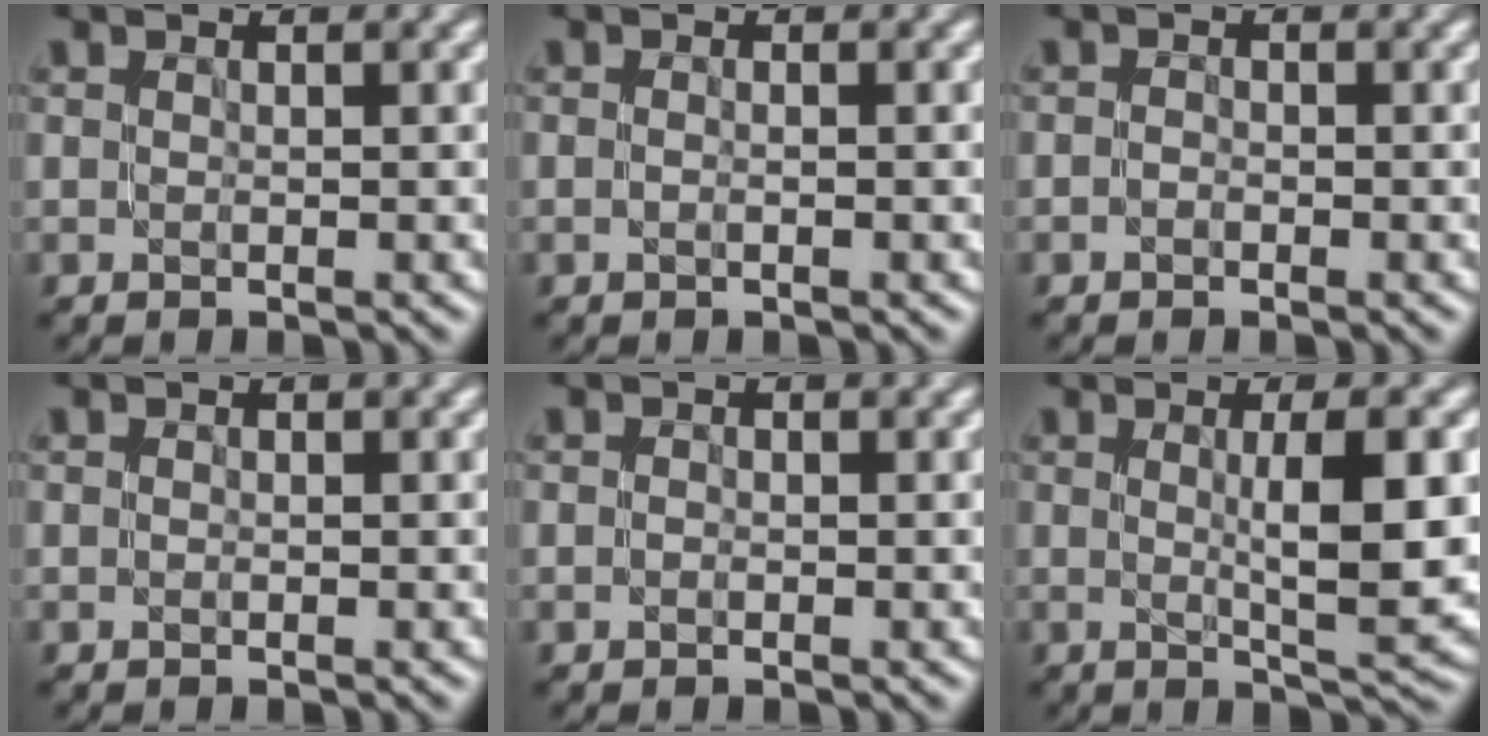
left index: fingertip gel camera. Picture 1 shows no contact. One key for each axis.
{"total": 0.6, "fx": -0.2, "fy": 0.2, "fz": 0.6, "tx": -0.011, "ty": -0.007, "tz": -0.007}
{"total": 0.6, "fx": -0.3, "fy": 0.4, "fz": 0.2, "tx": -0.004, "ty": 0.000, "tz": -0.009}
{"total": 0.0}
{"total": 0.0}
{"total": 6.3, "fx": 0.6, "fy": 1.2, "fz": 6.1, "tx": -0.087, "ty": 0.000, "tz": 0.012}